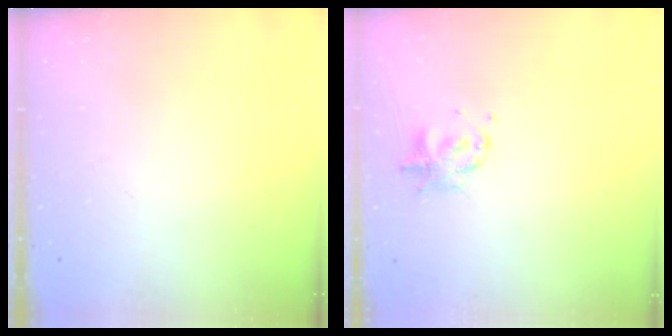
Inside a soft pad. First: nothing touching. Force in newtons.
{"total": 2.8, "press": 2.8, "slide": 0.2}